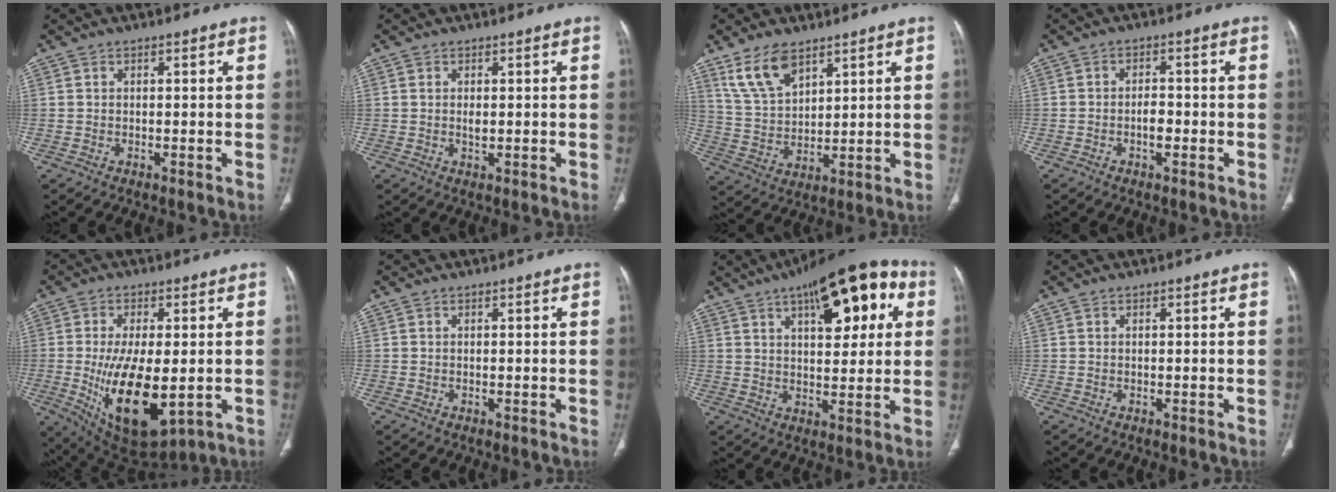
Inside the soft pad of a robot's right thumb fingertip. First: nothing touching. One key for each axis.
{"total": 1.3, "fx": 0.2, "fy": 0.7, "fz": 1.2, "tx": -0.022, "ty": -0.002, "tz": 0.007}
{"total": 9.7, "fx": 6.4, "fy": 5.1, "fz": 5.2, "tx": -0.086, "ty": -0.028, "tz": 0.135}
{"total": 2.9, "fx": -1.1, "fy": 1.6, "fz": 2.2, "tx": -0.030, "ty": 0.008, "tz": -0.019}
{"total": 16.5, "fx": -2.7, "fy": 7.5, "fz": 14.5, "tx": -0.248, "ty": -0.023, "tz": -0.021}
{"total": 0.0}
{"total": 20.3, "fx": 8.2, "fy": 8.6, "fz": 16.5, "tx": -0.203, "ty": 0.007, "tz": 0.116}
{"total": 0.0}